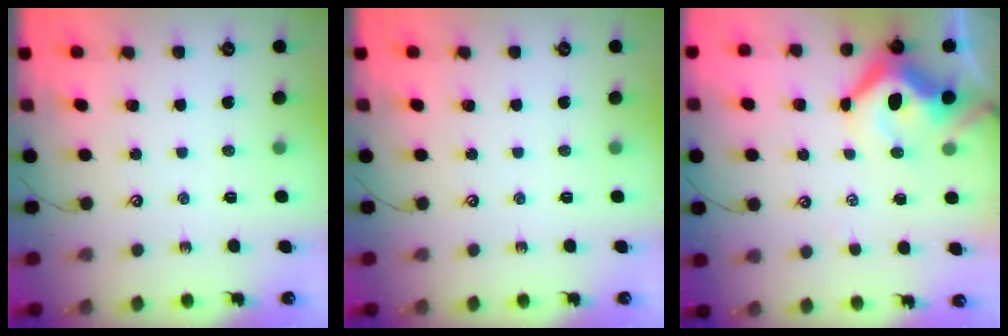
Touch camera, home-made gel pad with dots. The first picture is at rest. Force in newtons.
{"total": 0.0}
{"total": 11.1, "press": 10.9, "slide": 2.1}